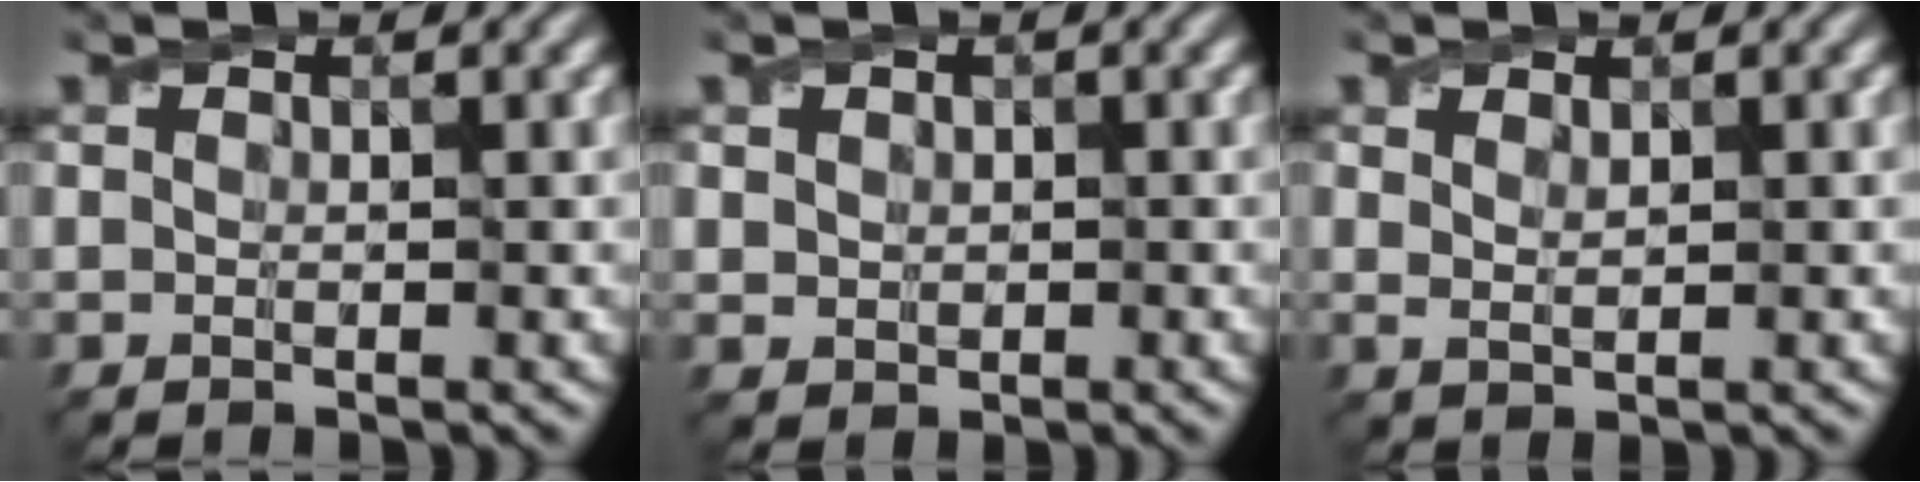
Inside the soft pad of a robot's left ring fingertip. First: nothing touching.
{"total": 1.4, "force": [0.3, 1.3, 0.4], "torque": [-0.005, -0.005, 0.008]}
{"total": 1.1, "force": [0.8, 0.4, 0.8], "torque": [-0.017, -0.003, 0.017]}